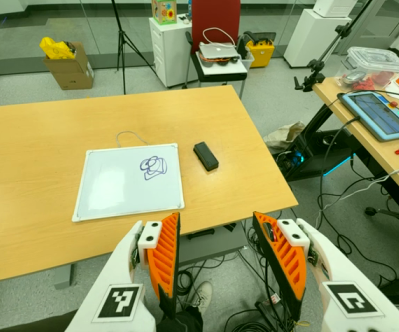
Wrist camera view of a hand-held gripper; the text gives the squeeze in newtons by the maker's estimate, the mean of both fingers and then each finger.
{"total": 0.0}